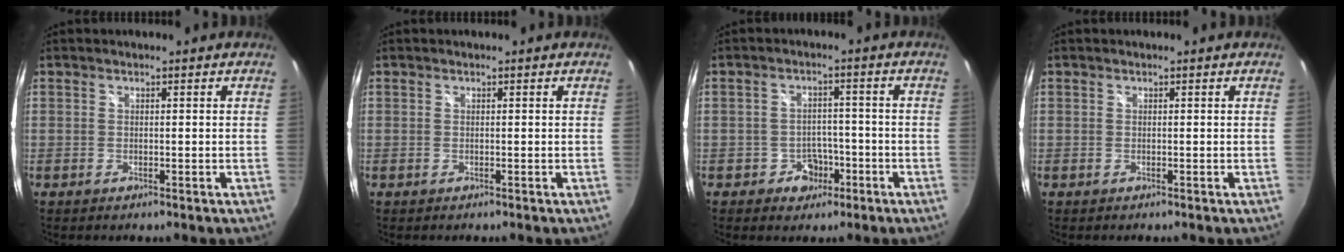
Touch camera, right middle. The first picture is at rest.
{"total": 0.0}
{"total": 4.6, "force": [-2.4, 3.8, 1.2], "torque": [-0.032, 0.012, -0.025]}
{"total": 0.0}